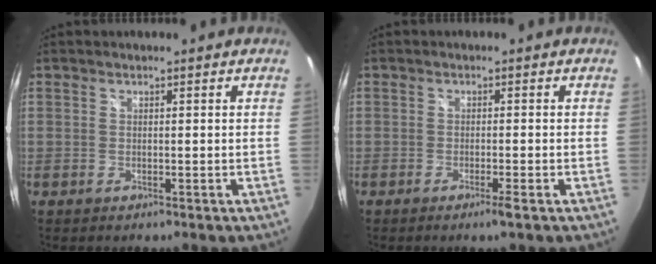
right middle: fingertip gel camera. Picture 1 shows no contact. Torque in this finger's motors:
{"motor_torque": [-0.25, -0.14, 0.04, 0.00]}